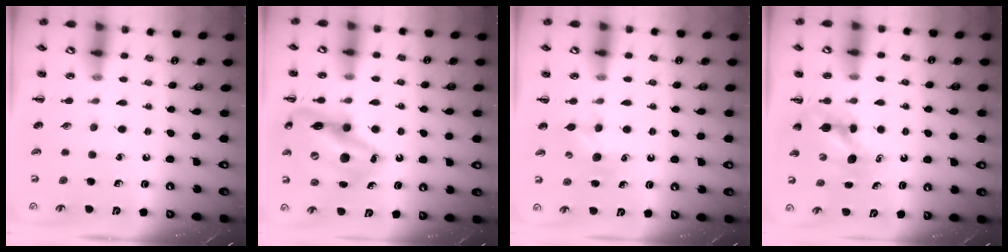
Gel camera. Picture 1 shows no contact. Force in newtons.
{"total": 17.9, "press": 17.6, "slide": 3.5}
{"total": 5.1, "press": 4.8, "slide": 1.5}
{"total": 5.2, "press": 5.2, "slide": 0.3}